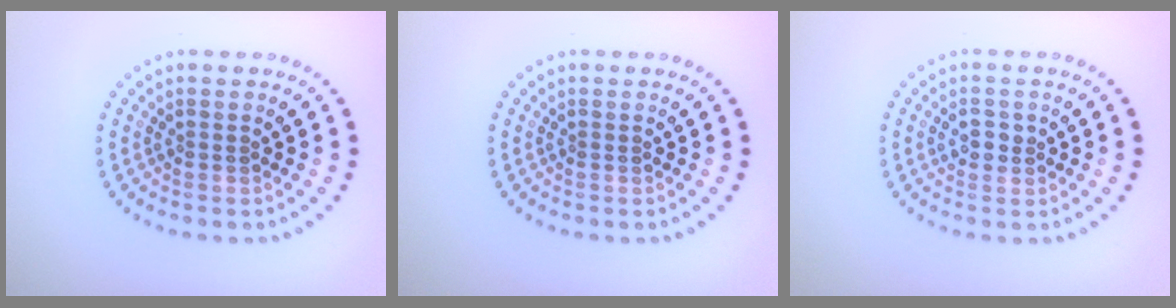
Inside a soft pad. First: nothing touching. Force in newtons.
{"total": 0.0}
{"total": 1.7, "press": 1.7, "slide": 0.1}